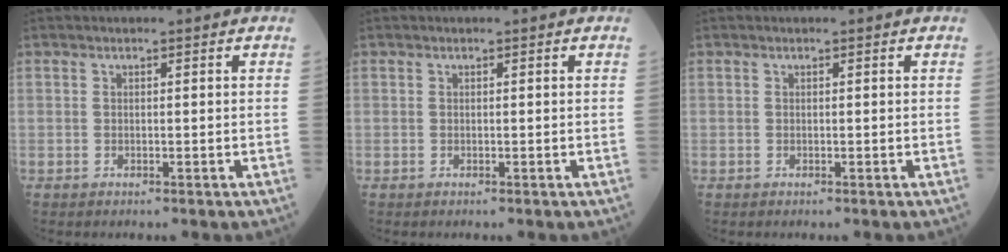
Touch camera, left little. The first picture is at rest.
{"total": 0.0}
{"total": 0.0}